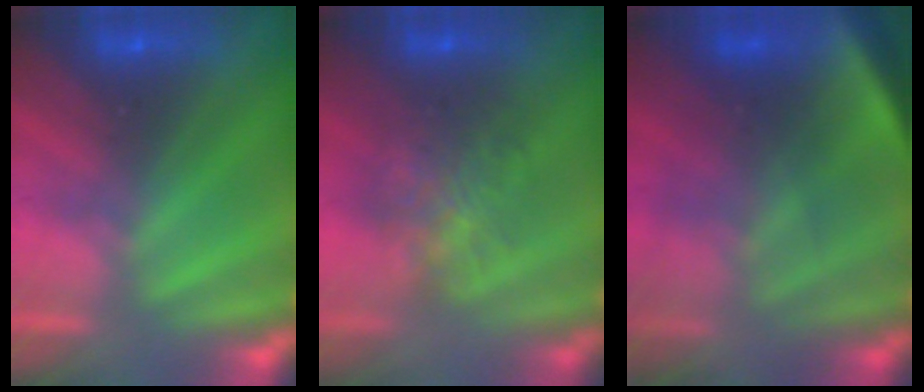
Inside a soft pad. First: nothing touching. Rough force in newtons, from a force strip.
{"total": 4.7}
{"total": 4.9}